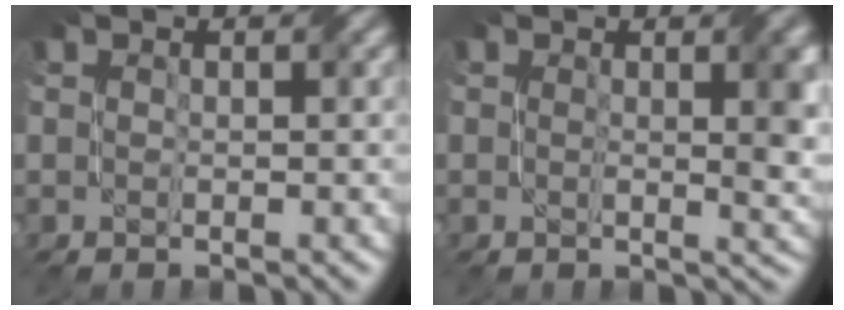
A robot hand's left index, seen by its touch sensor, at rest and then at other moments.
{"total": 3.9, "force": [0.8, 1.0, 3.7], "torque": [-0.044, 0.000, 0.013]}